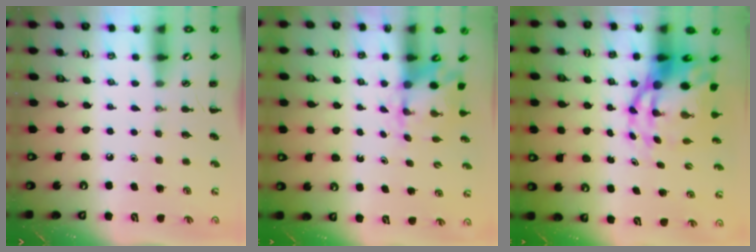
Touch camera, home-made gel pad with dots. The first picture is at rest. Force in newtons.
{"total": 2.5, "press": 2.3, "slide": 1.0}
{"total": 11.5, "press": 11.1, "slide": 3.2}